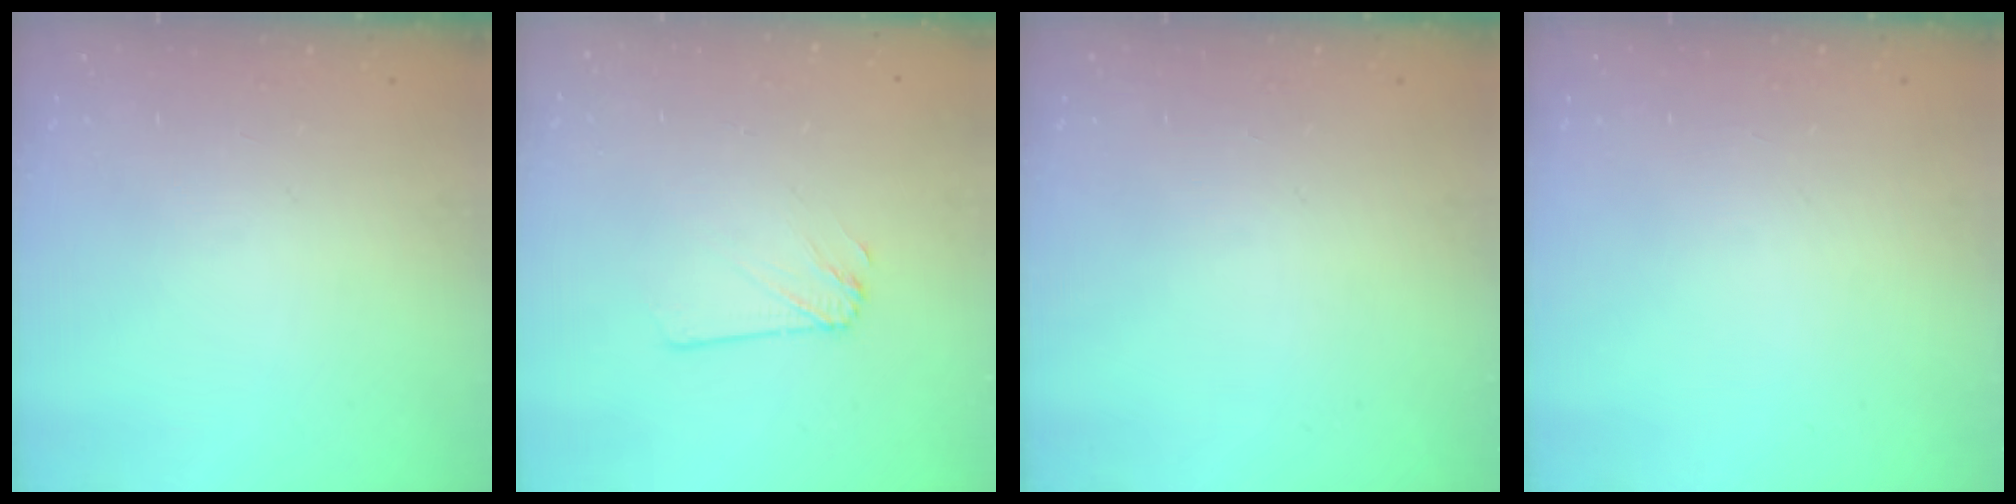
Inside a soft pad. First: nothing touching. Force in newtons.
{"total": 2.0, "press": 2.0, "slide": 0.1}
{"total": 0.0}
{"total": 0.0}